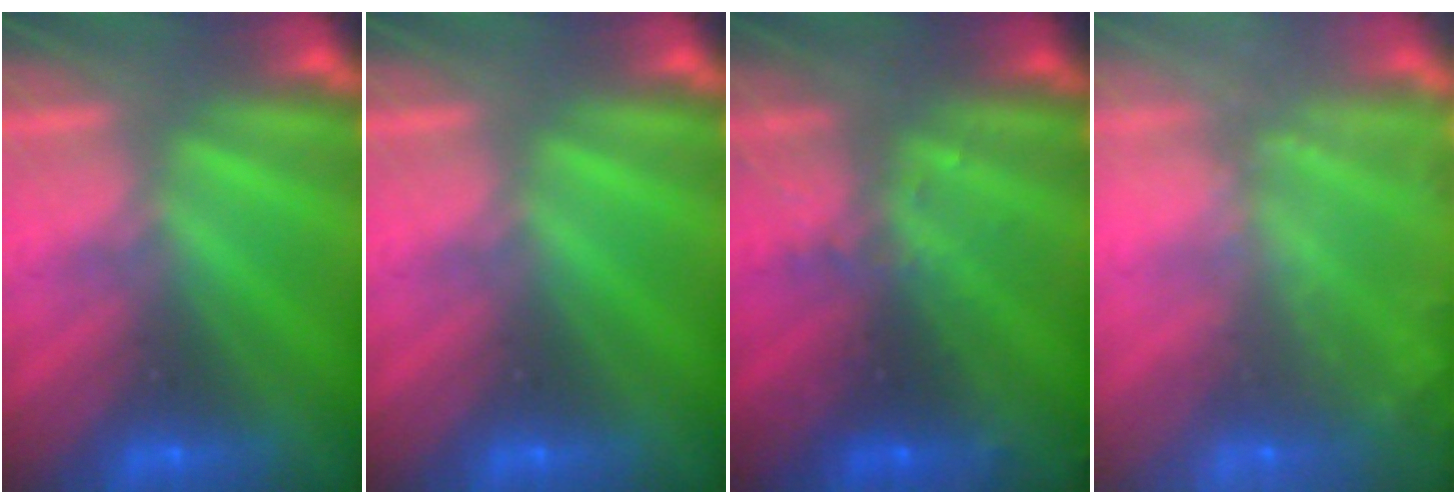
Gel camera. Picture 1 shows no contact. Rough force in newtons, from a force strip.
{"total": 0.0}
{"total": 2.8}
{"total": 6.2}